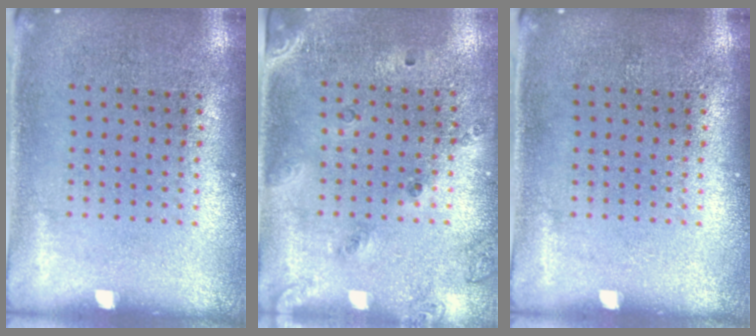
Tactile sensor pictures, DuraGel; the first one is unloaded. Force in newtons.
{"total": 1.5, "press": 1.2, "slide": 0.9}
{"total": 0.0}